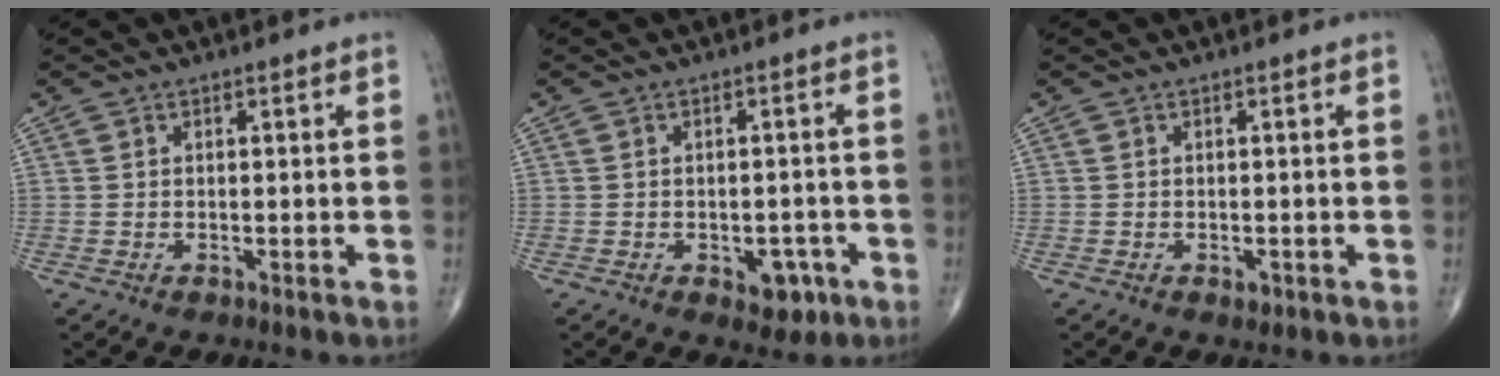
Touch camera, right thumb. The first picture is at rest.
{"total": 4.9, "force": [-2.1, 3.0, 3.2], "torque": [-0.017, 0.011, -0.022]}
{"total": 1.1, "force": [-0.5, 0.6, 0.8], "torque": [-0.009, -0.001, -0.006]}